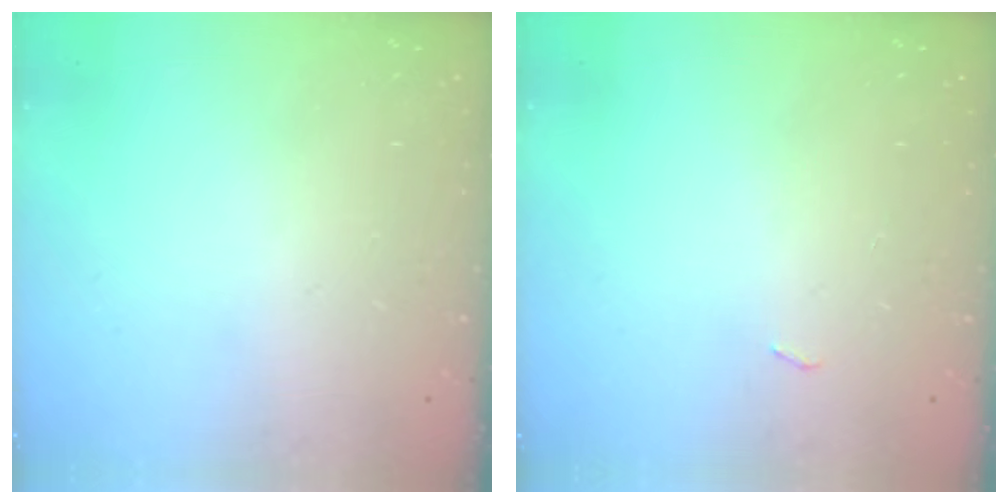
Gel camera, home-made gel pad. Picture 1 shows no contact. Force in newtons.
{"total": 2.7, "press": 2.3, "slide": 1.4}